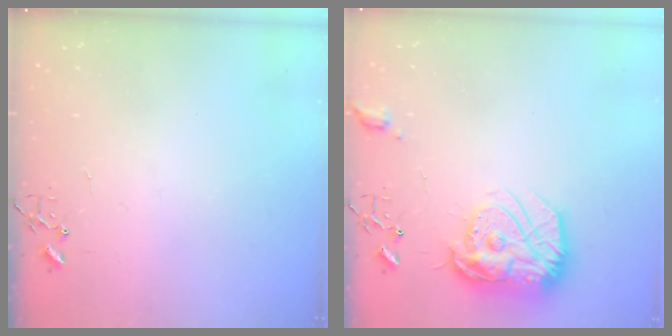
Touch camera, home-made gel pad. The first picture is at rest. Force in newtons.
{"total": 17.7, "press": 17.6, "slide": 1.4}